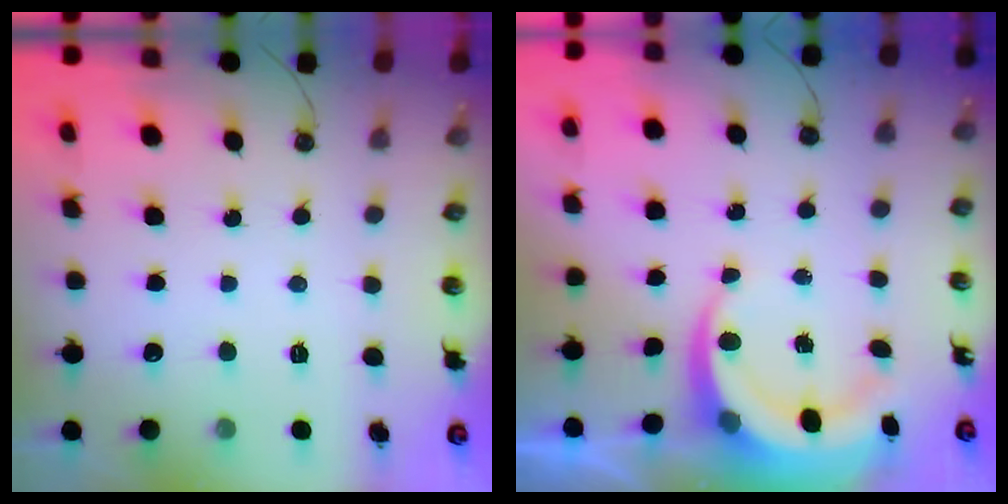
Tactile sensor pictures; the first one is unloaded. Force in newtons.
{"total": 8.0, "press": 7.8, "slide": 1.8}